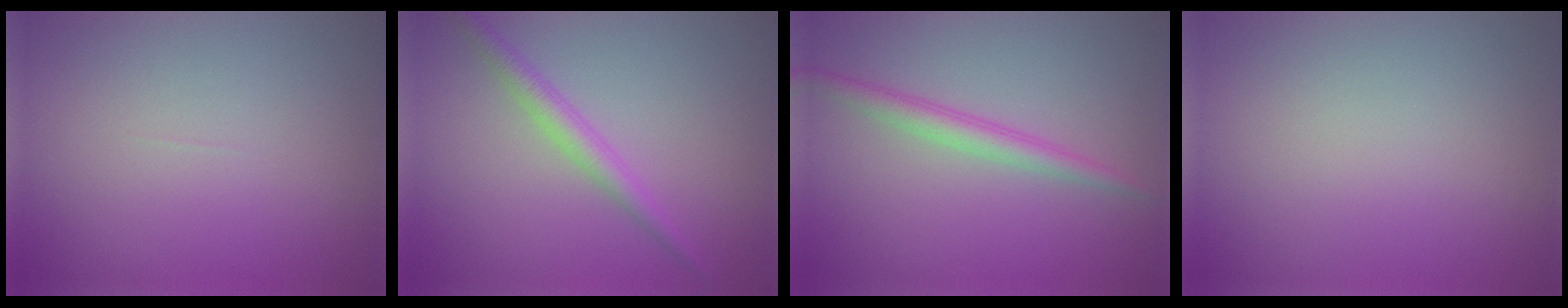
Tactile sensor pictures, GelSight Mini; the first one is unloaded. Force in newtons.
{"total": 2.4, "press": 2.3, "slide": 0.2}
{"total": 2.3, "press": 2.3, "slide": 0.1}
{"total": 0.0}